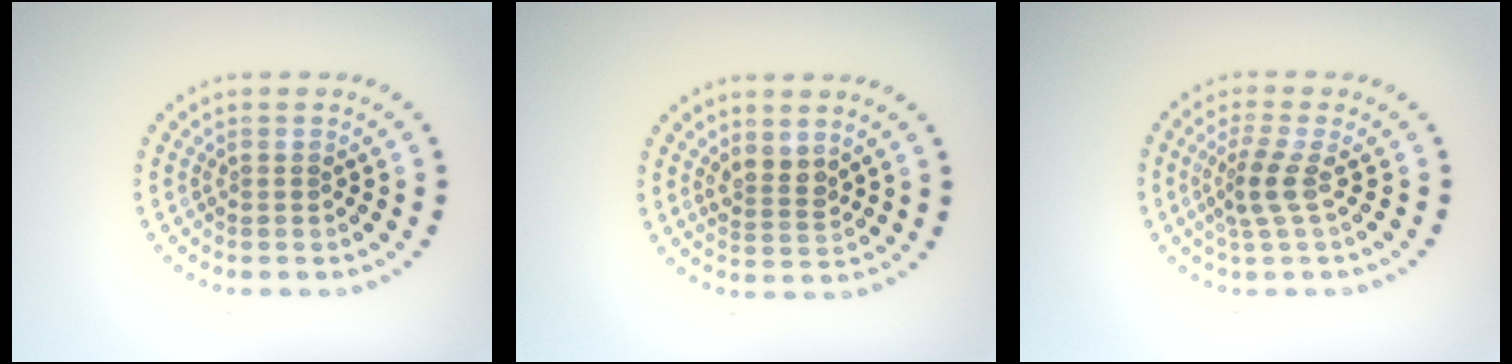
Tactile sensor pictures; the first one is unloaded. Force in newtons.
{"total": 2.0, "press": 1.7, "slide": 1.0}
{"total": 2.3, "press": 1.8, "slide": 1.5}